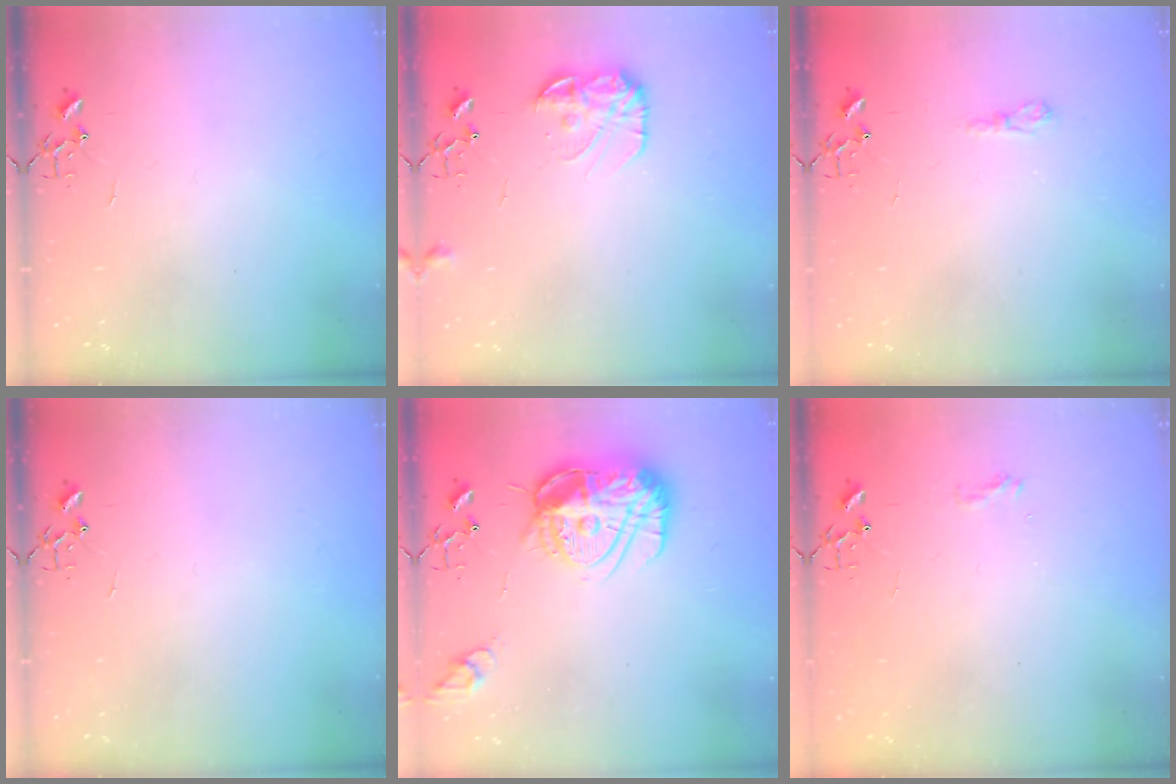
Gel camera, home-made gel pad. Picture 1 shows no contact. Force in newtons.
{"total": 10.7, "press": 10.7, "slide": 0.3}
{"total": 5.4, "press": 5.4, "slide": 0.6}
{"total": 0.0}
{"total": 18.6, "press": 18.5, "slide": 1.6}
{"total": 7.0, "press": 7.0, "slide": 0.8}